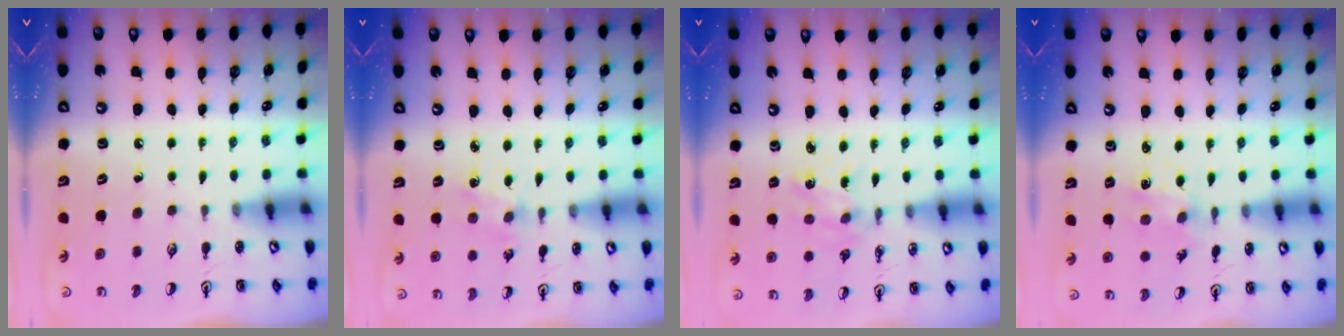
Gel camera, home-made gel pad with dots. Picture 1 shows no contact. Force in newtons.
{"total": 1.7, "press": 1.7, "slide": 0.3}
{"total": 1.0, "press": 0.9, "slide": 0.1}
{"total": 1.7, "press": 1.7, "slide": 0.3}